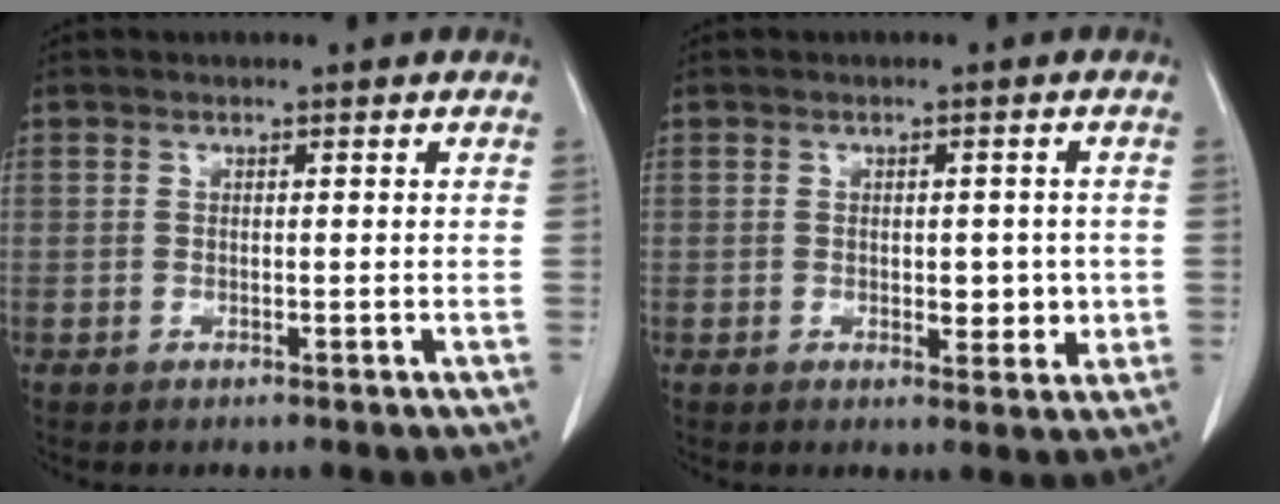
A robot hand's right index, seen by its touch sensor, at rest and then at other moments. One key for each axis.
{"total": 4.2, "fx": -0.5, "fy": 2.2, "fz": 3.6, "tx": -0.040, "ty": -0.002, "tz": 0.000}